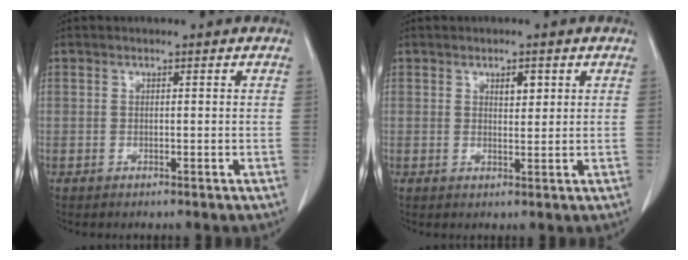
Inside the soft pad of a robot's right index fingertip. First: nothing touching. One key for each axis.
{"total": 2.2, "fx": 1.1, "fy": 1.0, "fz": 1.7, "tx": -0.027, "ty": -0.002, "tz": 0.020}